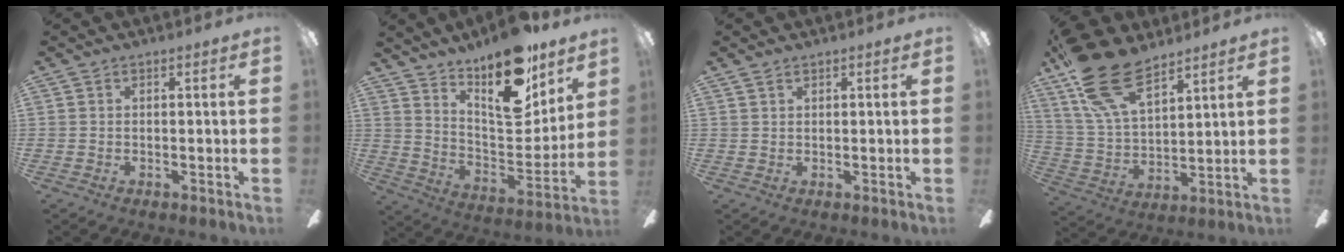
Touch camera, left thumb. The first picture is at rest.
{"total": 19.6, "force": [13.8, 7.9, 11.5], "torque": [-0.158, -0.097, 0.236]}
{"total": 1.2, "force": [0.9, 0.6, 0.4], "torque": [-0.009, 0.001, 0.018]}
{"total": 19.7, "force": [12.7, 9.1, 12.0], "torque": [-0.251, -0.055, 0.233]}